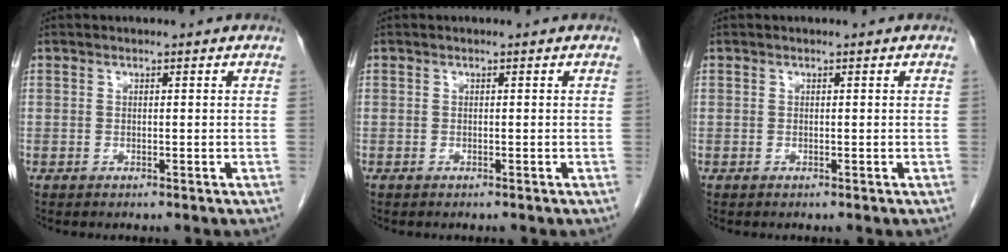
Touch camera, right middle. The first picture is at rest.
{"total": 0.6, "force": [-0.5, 0.2, 0.2], "torque": [-0.007, 0.000, -0.008]}
{"total": 0.0}